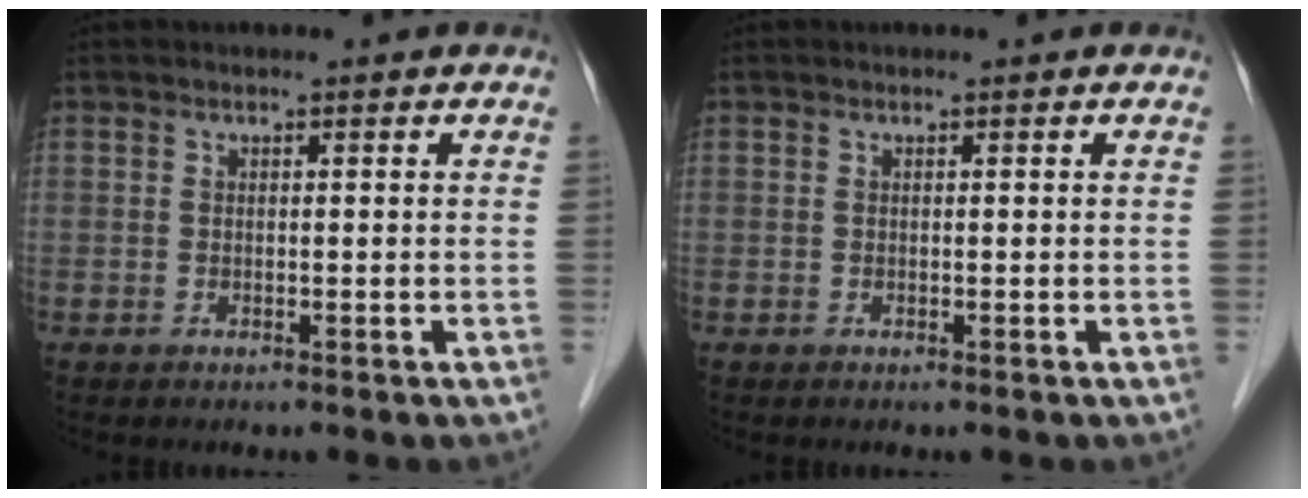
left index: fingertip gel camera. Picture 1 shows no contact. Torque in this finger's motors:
{"motor_torque": [0.00, 0.00, 0.00, 0.00]}